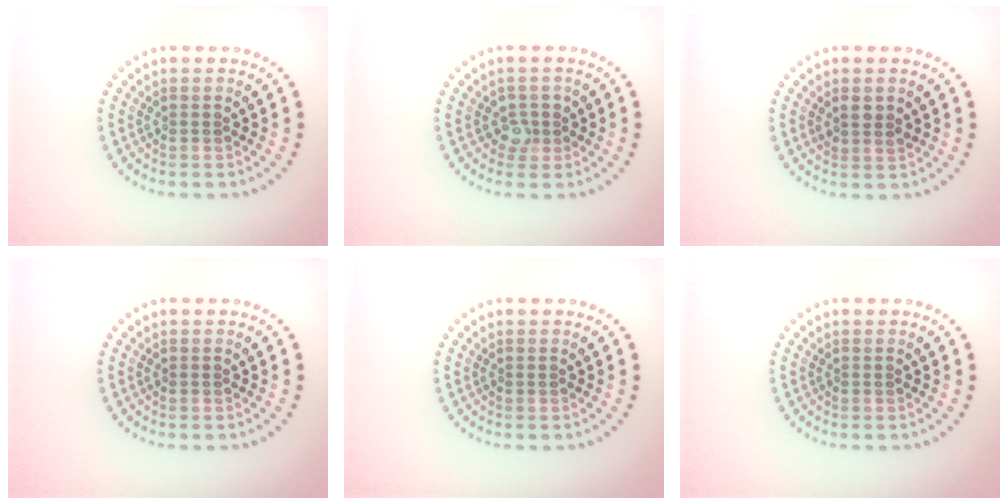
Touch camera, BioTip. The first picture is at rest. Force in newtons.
{"total": 1.7, "press": 1.4, "slide": 0.9}
{"total": 1.5, "press": 1.4, "slide": 0.5}
{"total": 0.0}
{"total": 0.0}
{"total": 0.0}